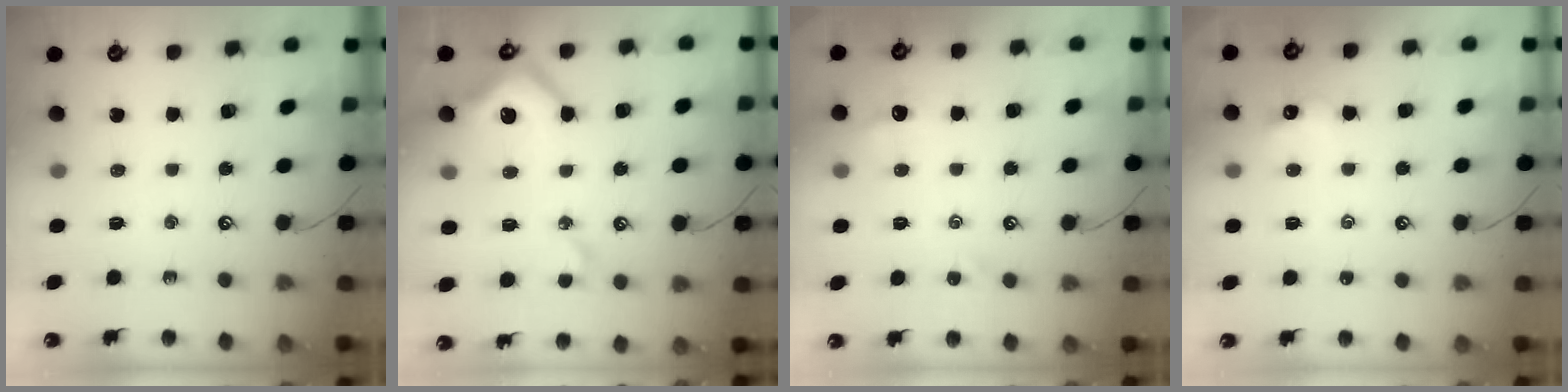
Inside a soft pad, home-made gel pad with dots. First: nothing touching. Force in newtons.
{"total": 9.0, "press": 8.8, "slide": 1.8}
{"total": 1.9, "press": 1.8, "slide": 0.5}
{"total": 2.2, "press": 2.1, "slide": 0.7}